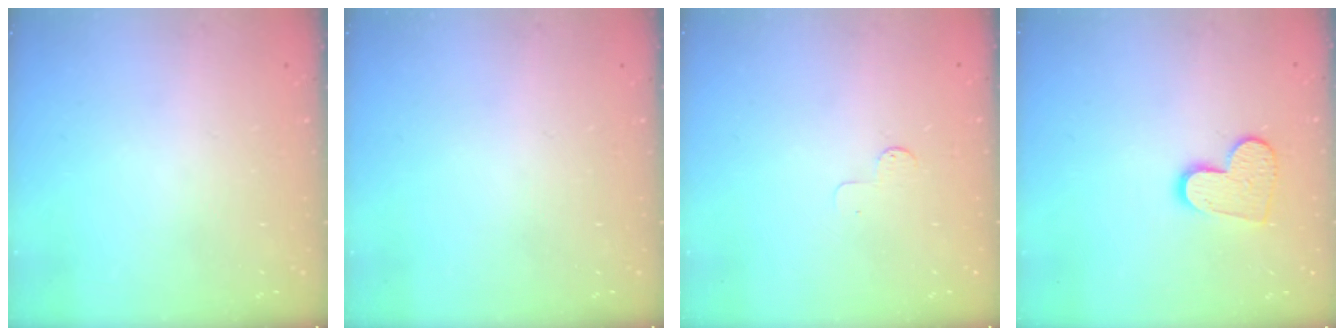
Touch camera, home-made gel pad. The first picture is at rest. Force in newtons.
{"total": 0.0}
{"total": 2.6, "press": 2.6, "slide": 0.3}
{"total": 10.8, "press": 10.7, "slide": 0.9}